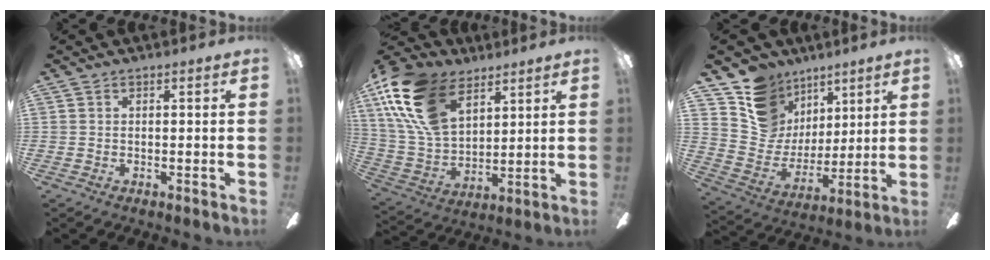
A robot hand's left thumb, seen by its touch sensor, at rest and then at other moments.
{"total": 21.1, "force": [10.9, 12.5, 13.1], "torque": [-0.303, -0.033, 0.200]}
{"total": 13.6, "force": [8.3, 10.3, 2.9], "torque": [-0.072, -0.061, 0.169]}